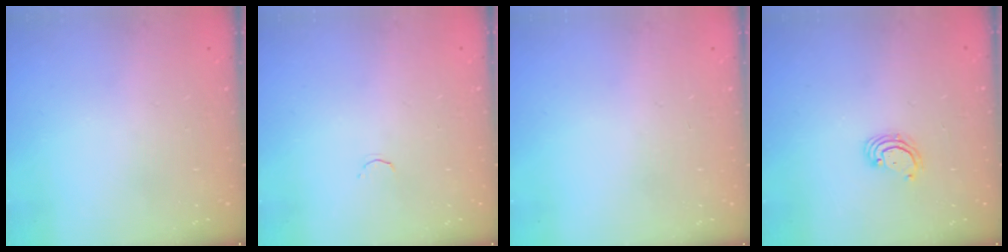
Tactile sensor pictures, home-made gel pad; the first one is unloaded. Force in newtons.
{"total": 1.7, "press": 1.6, "slide": 0.5}
{"total": 0.0}
{"total": 3.2, "press": 3.2, "slide": 0.3}